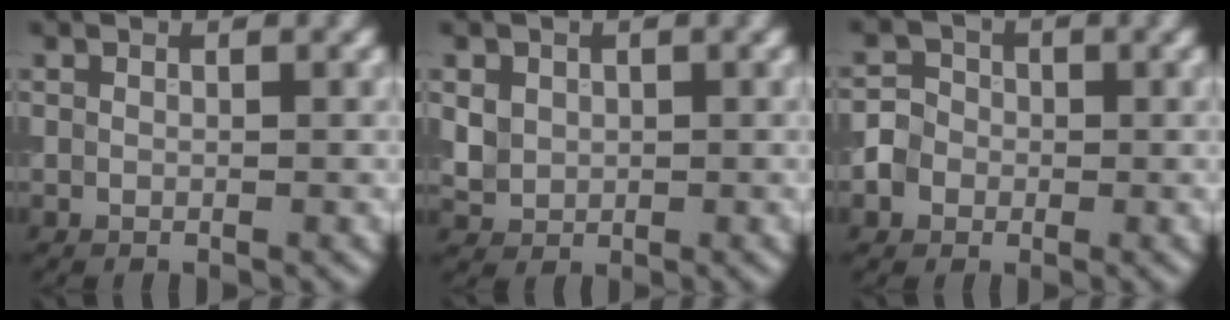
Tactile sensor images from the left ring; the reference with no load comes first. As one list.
[{"total": 2.2, "force": [0.5, 1.9, 0.9], "torque": [-0.016, -0.004, 0.011]}, {"total": 3.1, "force": [-0.9, 2.8, 1.0], "torque": [-0.002, 0.005, -0.024]}]